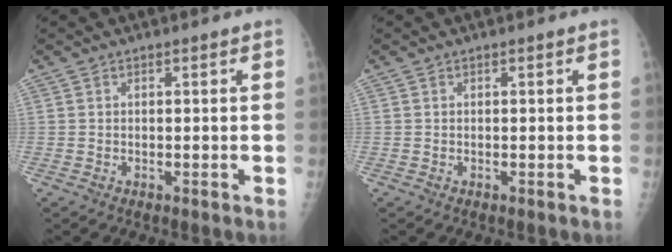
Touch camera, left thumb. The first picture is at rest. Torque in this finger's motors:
{"motor_torque": [0.00, 0.00, 0.00, 0.00, 0.00]}